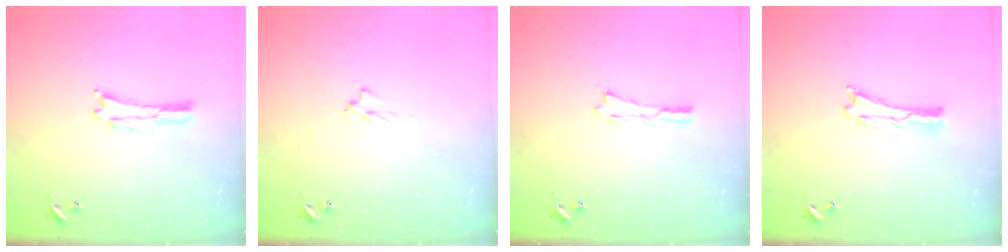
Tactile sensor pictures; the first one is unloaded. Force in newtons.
{"total": 2.0, "press": 2.0, "slide": 0.3}
{"total": 0.0}
{"total": 0.0}